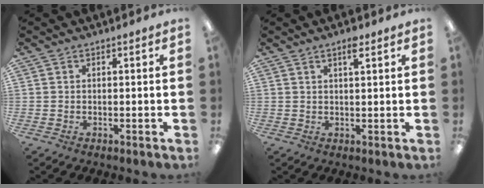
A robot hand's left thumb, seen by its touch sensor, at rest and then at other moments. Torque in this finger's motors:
{"motor_torque": [-0.31, -0.31, 0.05, 0.03, 0.07]}